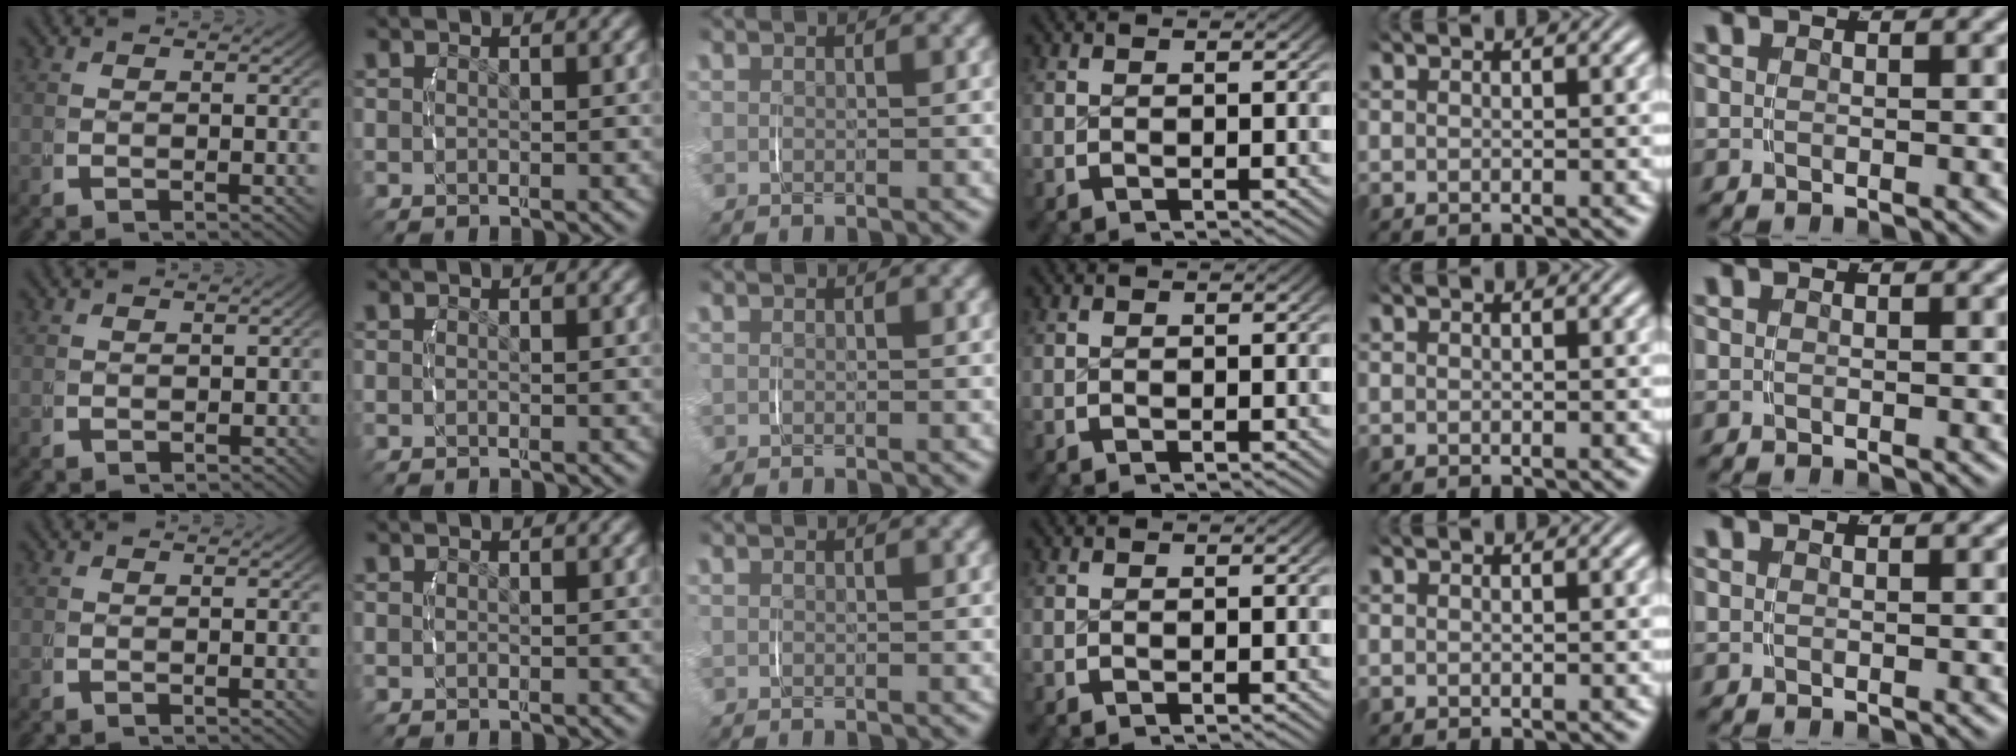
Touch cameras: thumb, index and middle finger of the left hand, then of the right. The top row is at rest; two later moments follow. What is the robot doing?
{"motion": "lift_and_place", "object": "string"}